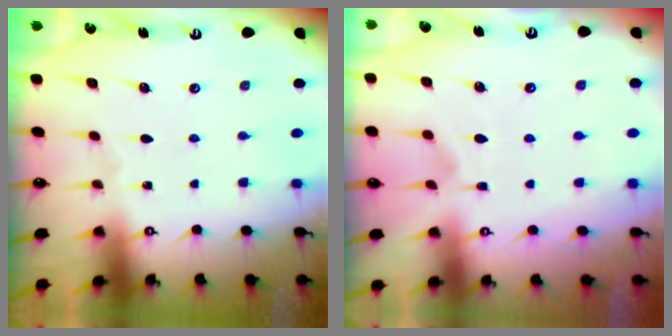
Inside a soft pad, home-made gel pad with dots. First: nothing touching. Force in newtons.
{"total": 1.7, "press": 1.0, "slide": 1.4}